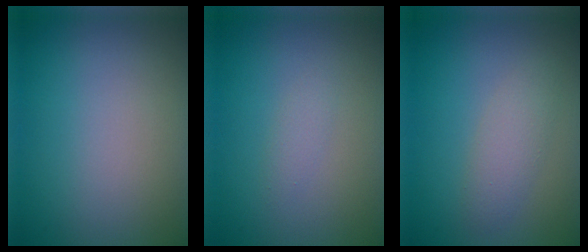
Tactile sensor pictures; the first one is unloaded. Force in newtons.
{"total": 0.9, "press": 0.9, "slide": 0.0}
{"total": 2.1, "press": 2.1, "slide": 0.1}